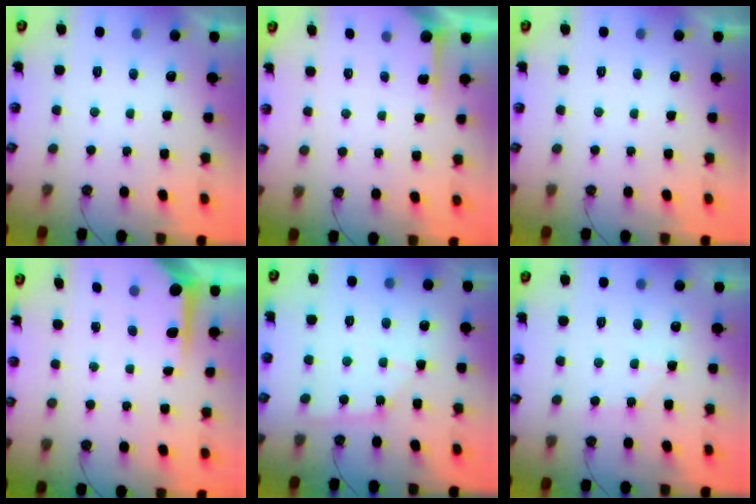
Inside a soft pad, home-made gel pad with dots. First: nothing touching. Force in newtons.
{"total": 2.4, "press": 2.4, "slide": 0.3}
{"total": 0.0}
{"total": 5.3, "press": 5.3, "slide": 0.4}
{"total": 2.1, "press": 2.1, "slide": 0.3}
{"total": 3.9, "press": 3.9, "slide": 0.6}